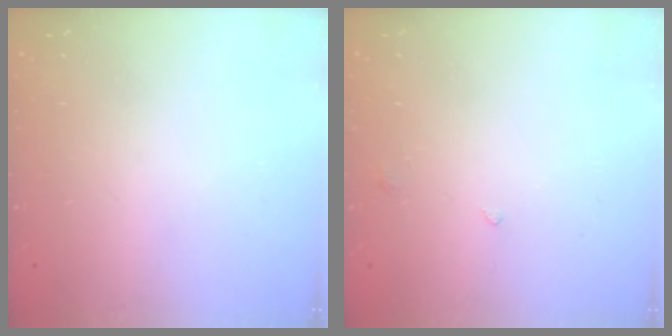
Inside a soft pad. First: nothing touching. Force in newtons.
{"total": 0.0}